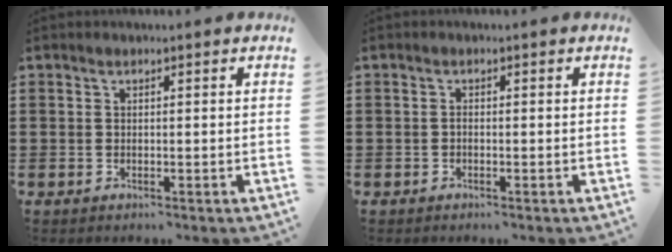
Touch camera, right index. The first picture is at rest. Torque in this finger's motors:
{"motor_torque": [0.05, 0.13, 0.07, 0.01]}